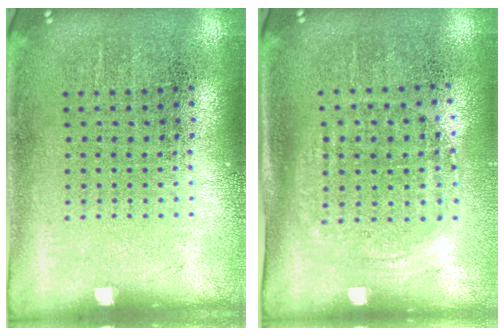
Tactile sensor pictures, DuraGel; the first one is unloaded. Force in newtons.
{"total": 1.5, "press": 1.2, "slide": 0.8}